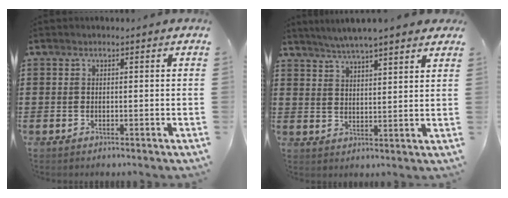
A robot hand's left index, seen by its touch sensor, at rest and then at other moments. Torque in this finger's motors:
{"motor_torque": [2.14, 0.00, 0.50, 0.14]}